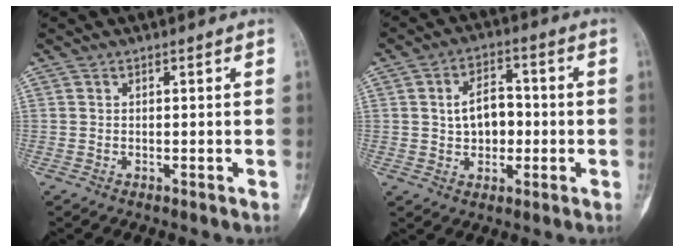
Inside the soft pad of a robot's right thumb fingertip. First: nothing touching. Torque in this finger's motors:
{"motor_torque": [-0.48, 0.83, 0.30, -0.55, -0.02]}